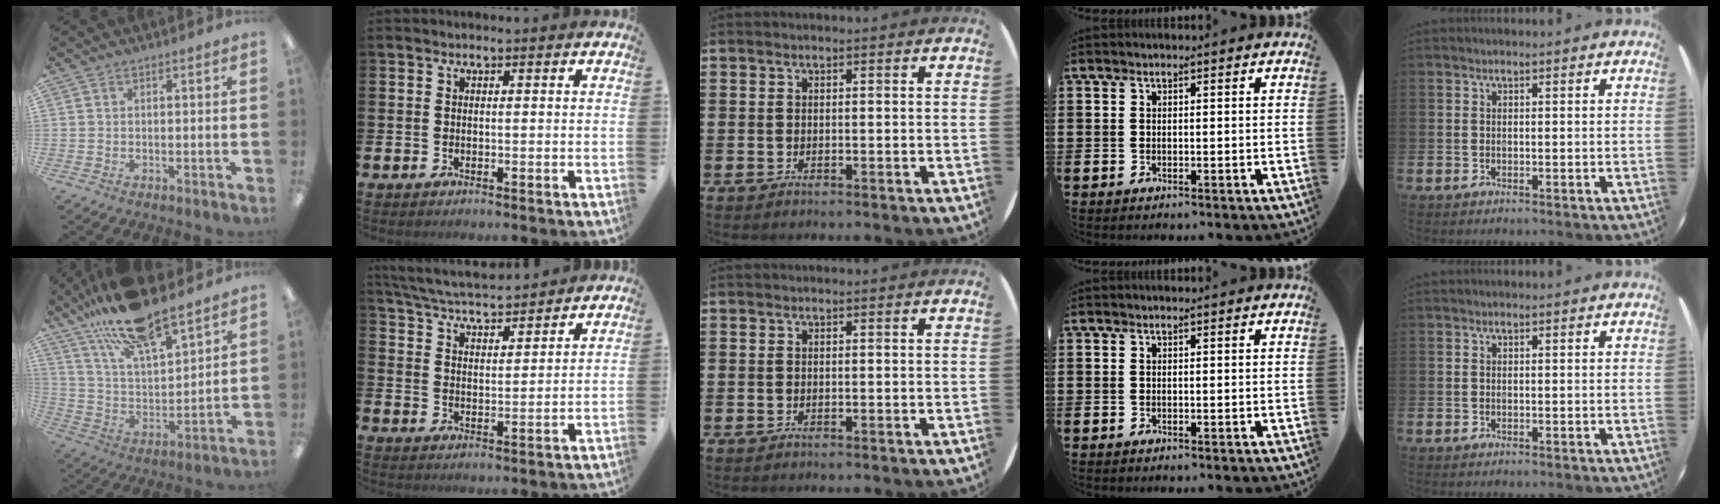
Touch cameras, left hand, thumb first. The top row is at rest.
{"thumb": {"total": 17.5, "force": [14.8, 4.4, 8.2], "torque": [-0.162, -0.090, 0.261]}, "index": {"total": 5.5, "force": [5.3, 0.5, 1.0], "torque": [-0.041, -0.034, 0.093]}}